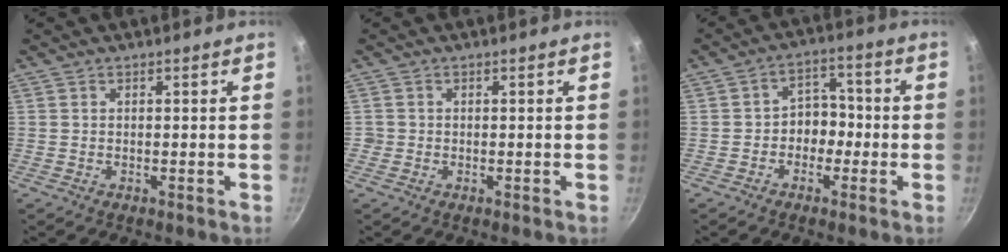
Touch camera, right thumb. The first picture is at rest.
{"total": 1.0, "force": [-0.3, 1.0, 0.0], "torque": [0.005, 0.005, -0.006]}
{"total": 6.3, "force": [-1.4, 4.9, 3.6], "torque": [-0.014, 0.029, -0.037]}